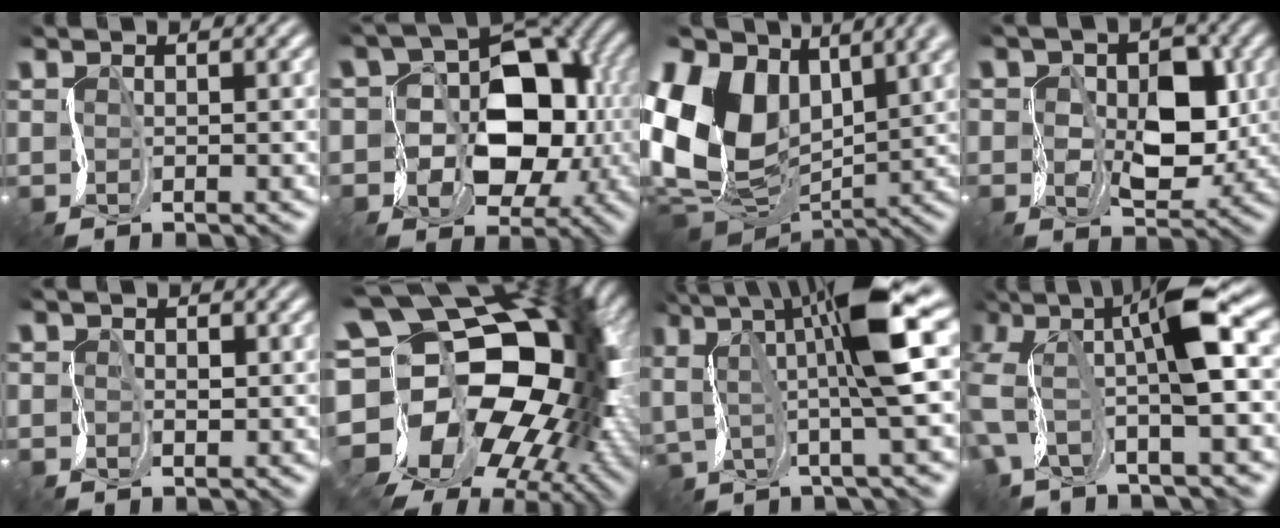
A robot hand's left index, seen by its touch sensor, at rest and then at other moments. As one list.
[{"total": 9.2, "force": [-1.1, 6.7, 6.2], "torque": [-0.074, 0.005, -0.012]}, {"total": 13.7, "force": [4.0, 9.5, 9.0], "torque": [-0.233, -0.016, 0.097]}, {"total": 5.5, "force": [-0.3, 3.8, 3.9], "torque": [-0.084, -0.013, 0.003]}, {"total": 0.8, "force": [-0.7, 0.2, -0.4], "torque": [-0.005, -0.004, -0.002]}, {"total": 18.8, "force": [-2.1, 13.1, 13.3], "torque": [-0.194, -0.012, -0.021]}, {"total": 9.4, "force": [2.4, 1.3, 9.0], "torque": [-0.159, 0.010, 0.044]}, {"total": 11.3, "force": [1.8, 3.9, 10.5], "torque": [-0.226, 0.006, 0.052]}]